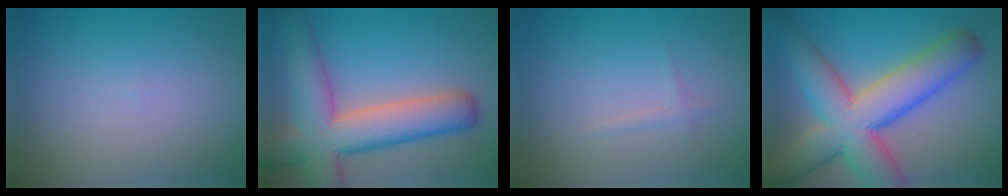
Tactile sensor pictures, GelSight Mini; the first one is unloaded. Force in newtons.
{"total": 10.4, "press": 10.3, "slide": 0.8}
{"total": 0.7, "press": 0.7, "slide": 0.0}
{"total": 11.6, "press": 11.6, "slide": 0.7}